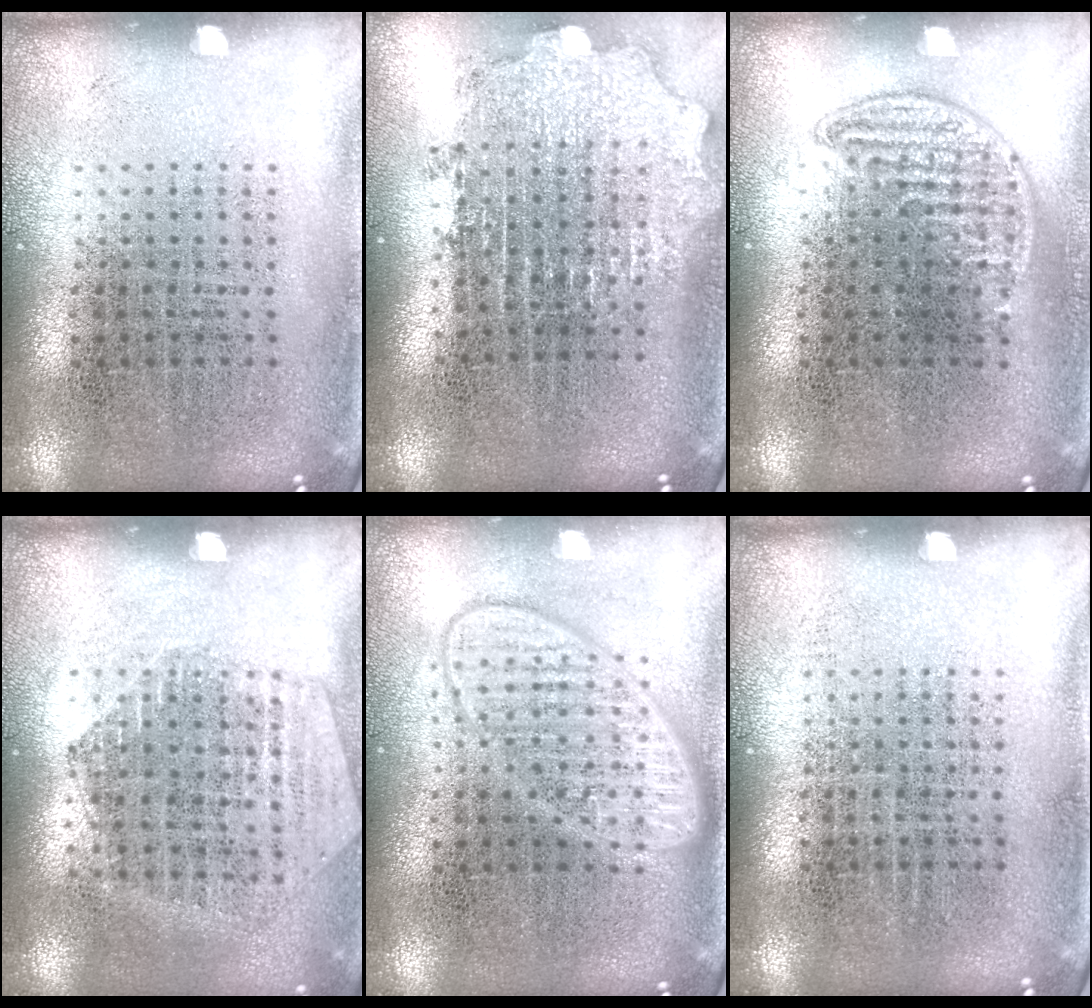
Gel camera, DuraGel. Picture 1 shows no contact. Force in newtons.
{"total": 2.0, "press": 1.5, "slide": 1.3}
{"total": 1.0, "press": 0.8, "slide": 0.4}
{"total": 1.4, "press": 1.3, "slide": 0.4}
{"total": 2.9, "press": 2.9, "slide": 0.4}
{"total": 0.0}